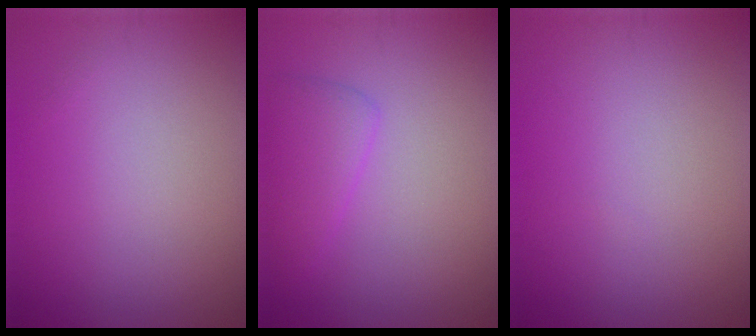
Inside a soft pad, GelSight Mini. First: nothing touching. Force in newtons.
{"total": 2.7, "press": 2.6, "slide": 0.3}
{"total": 0.0}